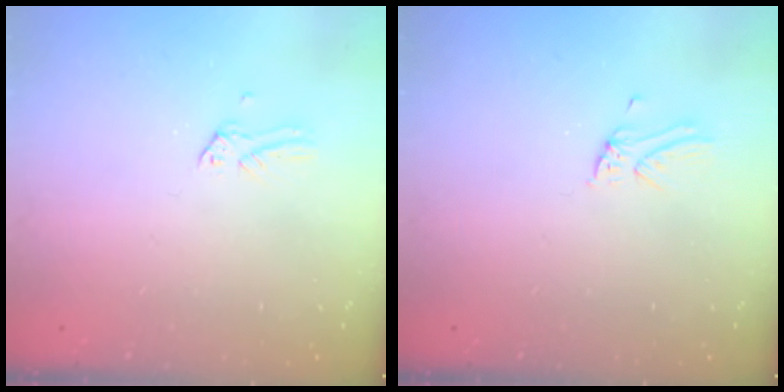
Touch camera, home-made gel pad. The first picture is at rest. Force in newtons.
{"total": 1.7, "press": 1.7, "slide": 0.1}